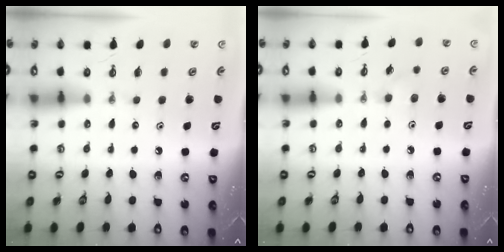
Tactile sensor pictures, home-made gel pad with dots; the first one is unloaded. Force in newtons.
{"total": 5.2, "press": 5.0, "slide": 1.4}